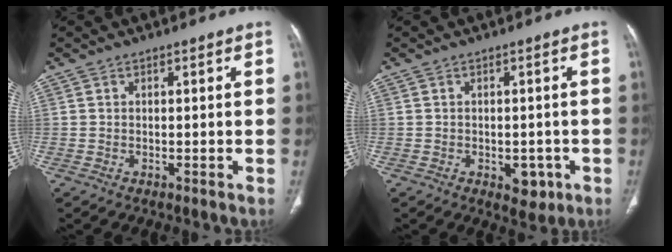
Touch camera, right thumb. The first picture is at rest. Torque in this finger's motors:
{"motor_torque": [2.60, 2.41, 0.35, -0.24, -0.02]}